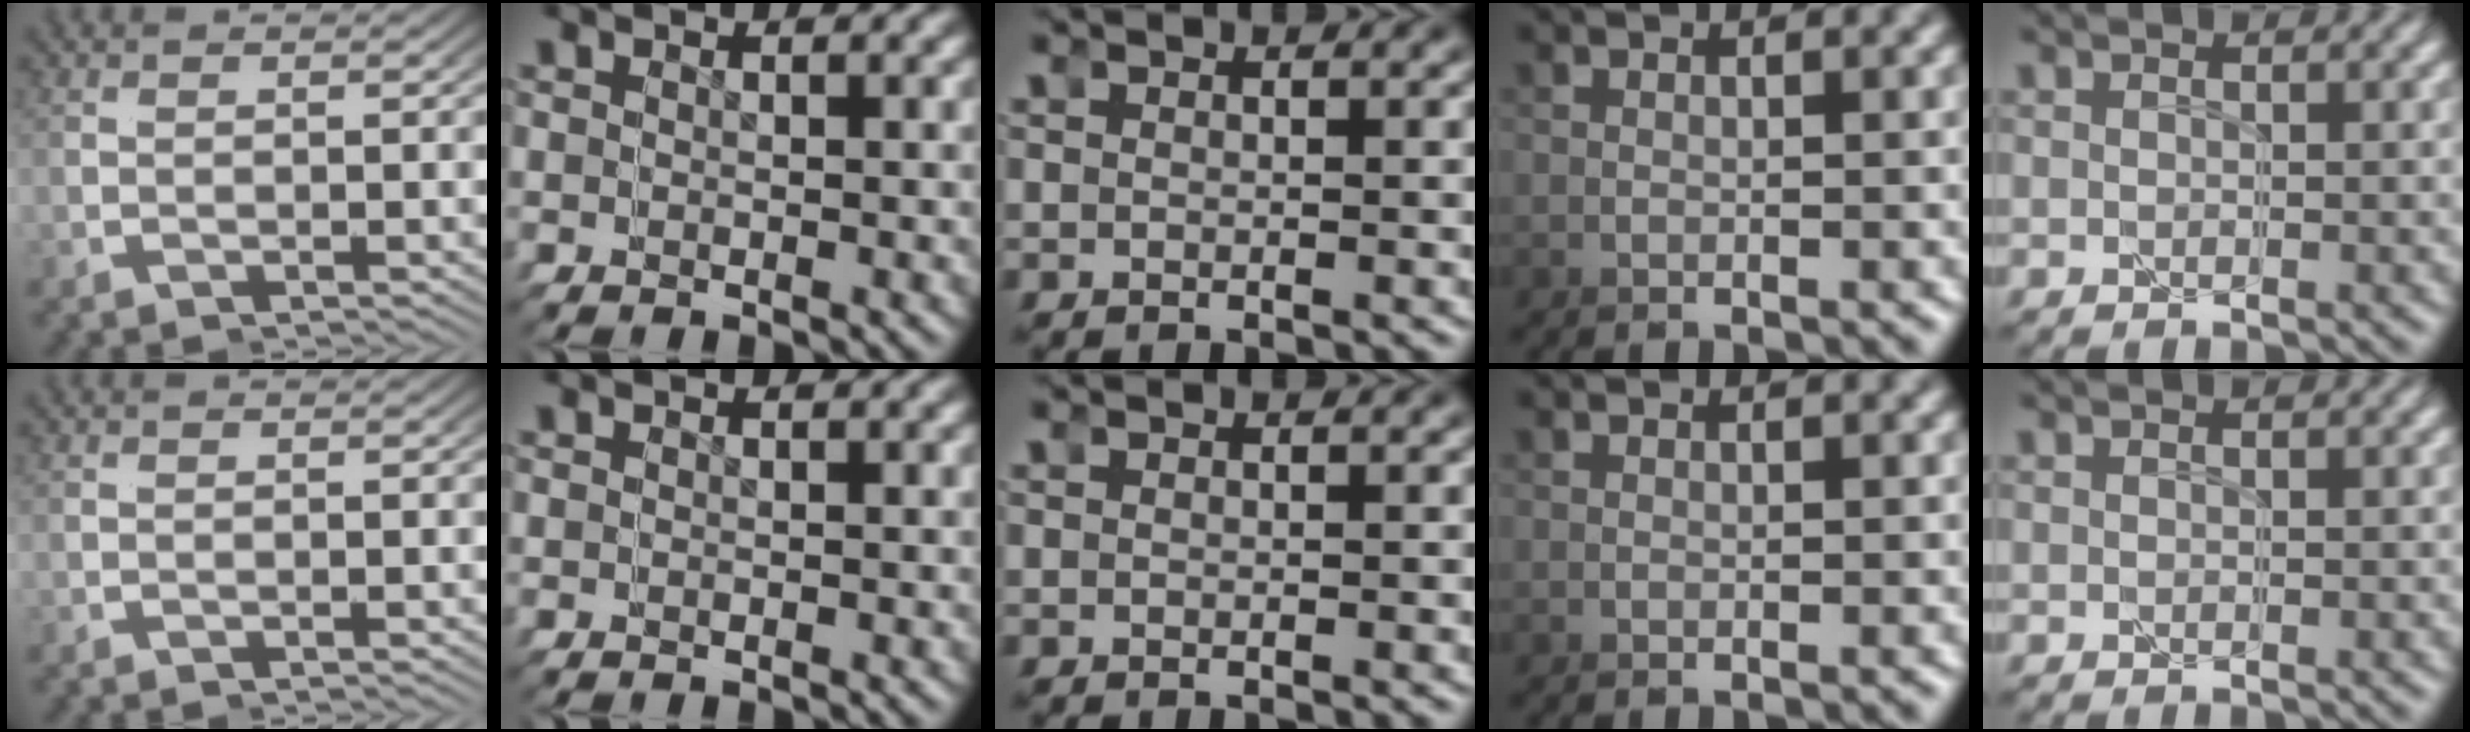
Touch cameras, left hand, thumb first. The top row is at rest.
{}